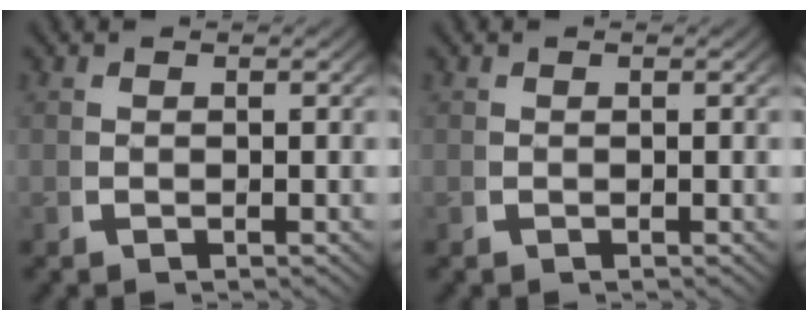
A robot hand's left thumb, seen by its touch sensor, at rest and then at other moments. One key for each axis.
{"total": 0.0}